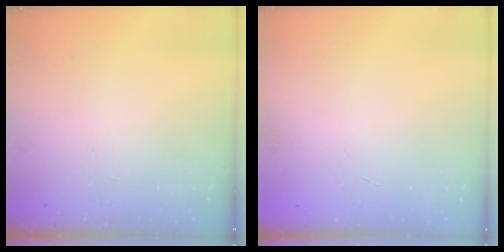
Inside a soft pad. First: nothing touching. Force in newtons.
{"total": 0.0}